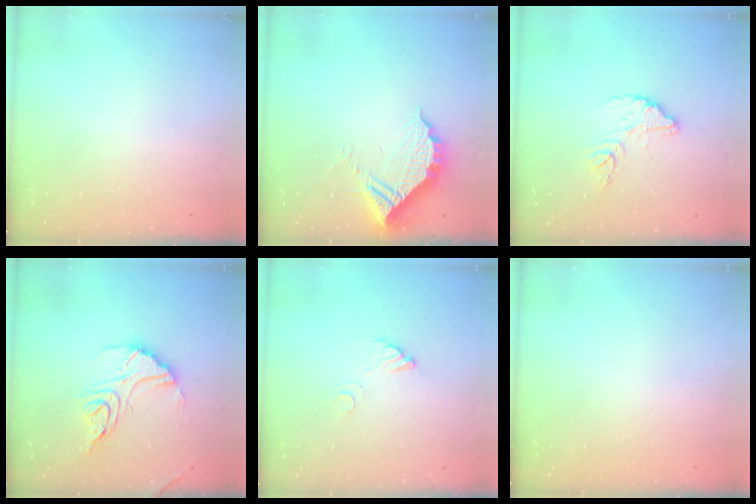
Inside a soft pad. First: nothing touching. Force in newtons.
{"total": 11.1, "press": 11.1, "slide": 1.0}
{"total": 11.5, "press": 11.4, "slide": 0.9}
{"total": 15.7, "press": 15.6, "slide": 1.6}
{"total": 3.5, "press": 3.5, "slide": 0.3}
{"total": 0.0}